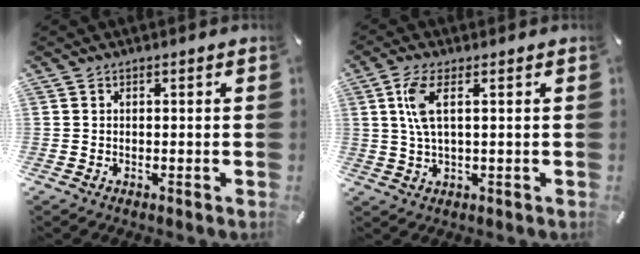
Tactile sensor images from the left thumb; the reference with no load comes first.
{"total": 6.2, "force": [1.7, 2.1, 5.6], "torque": [-0.123, 0.002, 0.026]}